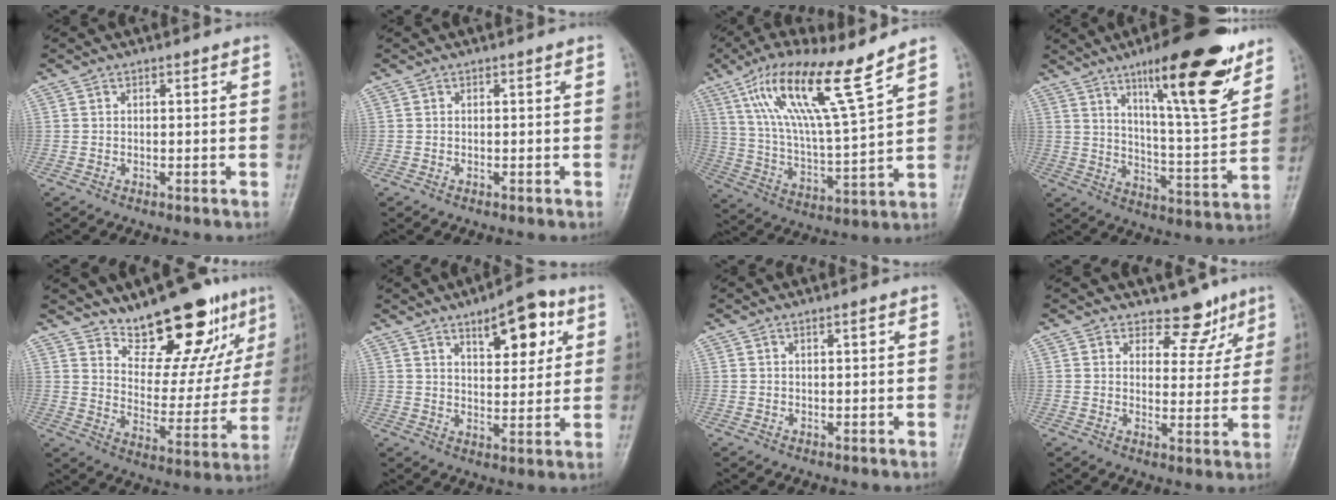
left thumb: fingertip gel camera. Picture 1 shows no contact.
{"total": 0.0}
{"total": 17.3, "force": [10.7, 2.0, 13.5], "torque": [-0.244, -0.045, 0.202]}
{"total": 20.0, "force": [12.3, 4.2, 15.2], "torque": [-0.194, -0.067, 0.195]}
{"total": 18.2, "force": [12.7, 7.2, 10.9], "torque": [-0.094, -0.083, 0.198]}
{"total": 11.2, "force": [5.4, 4.8, 8.6], "torque": [-0.092, -0.023, 0.078]}
{"total": 0.7, "force": [0.4, 0.1, 0.6], "torque": [-0.010, 0.000, 0.007]}
{"total": 6.5, "force": [4.9, 3.8, 1.8], "torque": [0.014, -0.033, 0.068]}